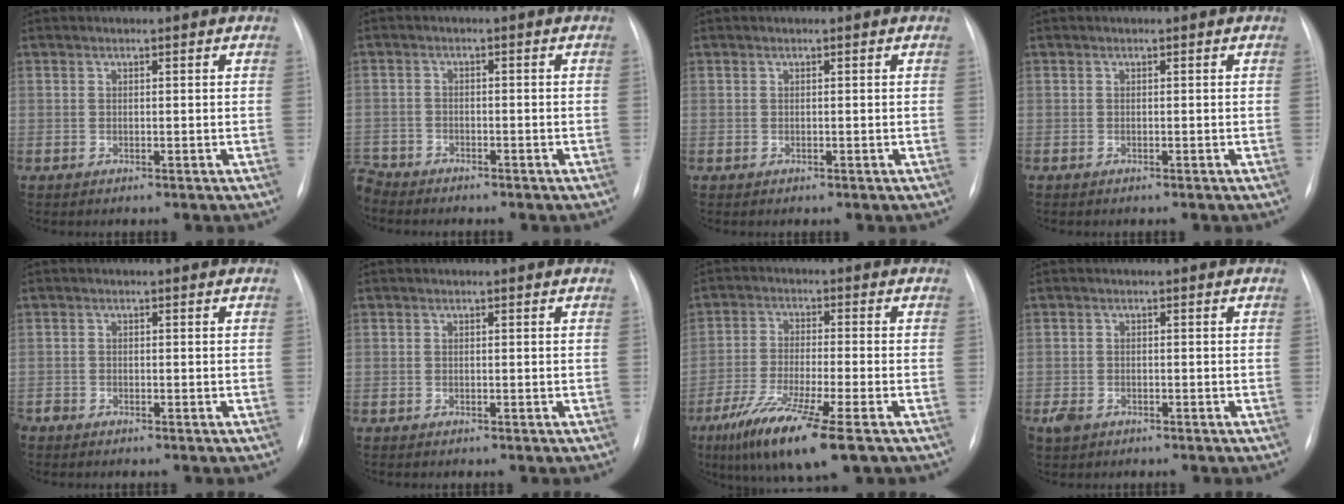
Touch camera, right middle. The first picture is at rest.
{"total": 4.9, "force": [-4.5, 1.7, 0.9], "torque": [-0.014, -0.007, -0.078]}
{"total": 0.0}
{"total": 0.0}
{"total": 1.1, "force": [-1.0, 0.4, 0.1], "torque": [-0.005, -0.001, -0.020]}
{"total": 0.0}
{"total": 11.8, "force": [-6.6, 0.4, 9.8], "torque": [-0.188, -0.037, -0.118]}
{"total": 2.2, "force": [-1.4, 1.4, 0.9], "torque": [-0.022, 0.000, -0.019]}